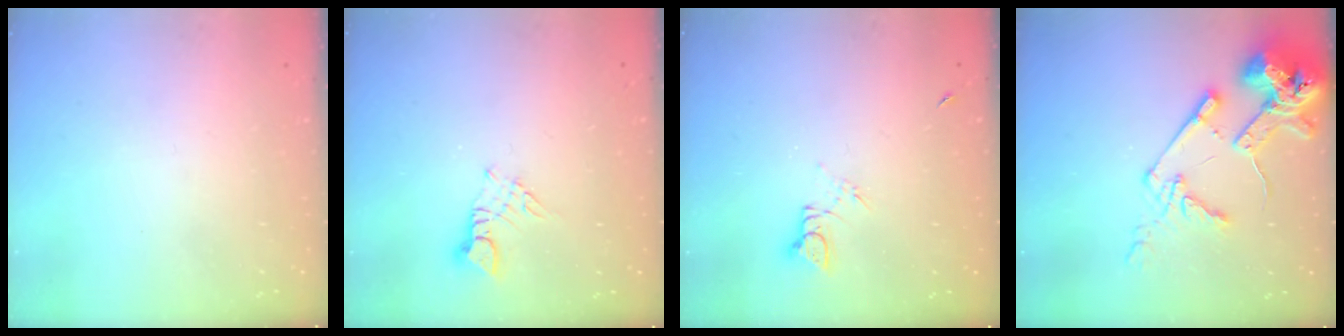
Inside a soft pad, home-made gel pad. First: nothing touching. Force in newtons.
{"total": 3.1, "press": 3.1, "slide": 0.3}
{"total": 3.4, "press": 3.4, "slide": 0.1}
{"total": 15.9, "press": 15.8, "slide": 2.0}